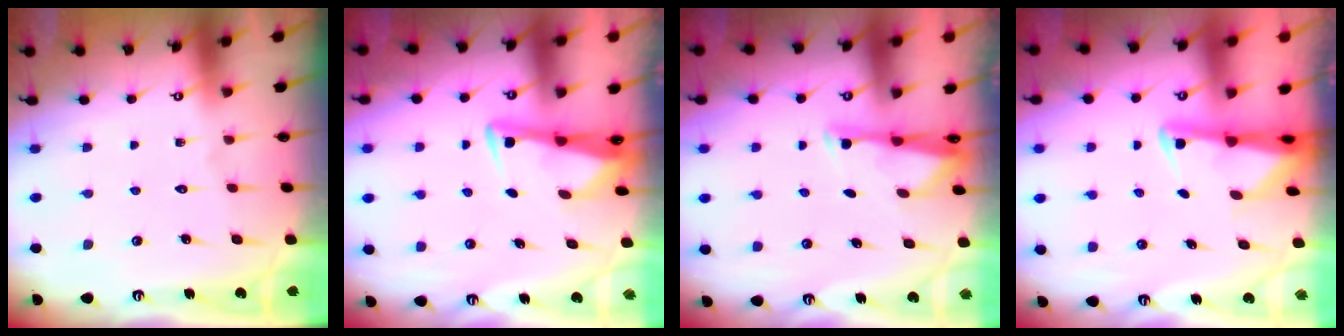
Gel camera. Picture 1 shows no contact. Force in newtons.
{"total": 3.4, "press": 3.4, "slide": 0.4}
{"total": 3.1, "press": 3.0, "slide": 0.6}
{"total": 2.4, "press": 2.3, "slide": 0.5}